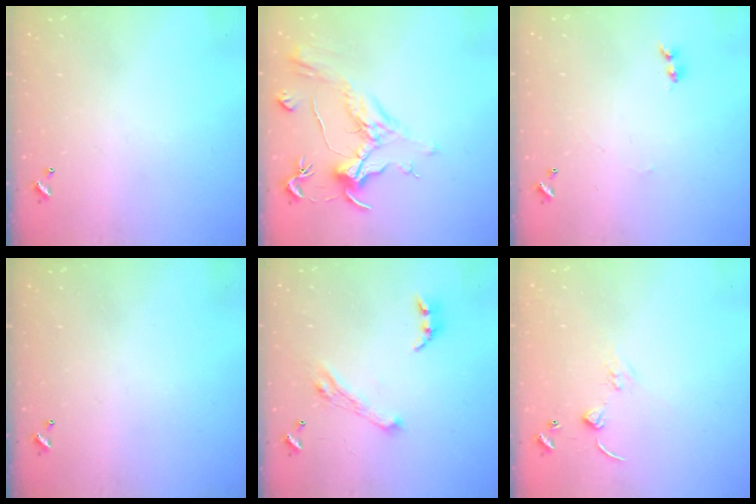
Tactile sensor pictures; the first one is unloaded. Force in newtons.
{"total": 1.1, "press": 0.1, "slide": 1.1}
{"total": 1.1, "press": 0.9, "slide": 0.5}
{"total": 0.0}
{"total": 7.0, "press": 6.8, "slide": 1.3}
{"total": 3.7, "press": 3.6, "slide": 0.5}